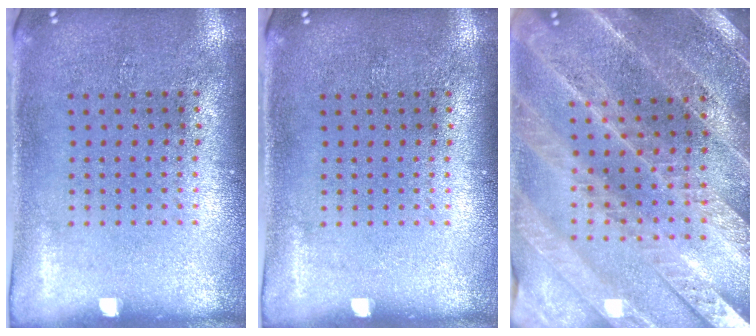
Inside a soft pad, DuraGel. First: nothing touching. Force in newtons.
{"total": 0.0}
{"total": 2.8, "press": 2.8, "slide": 0.5}